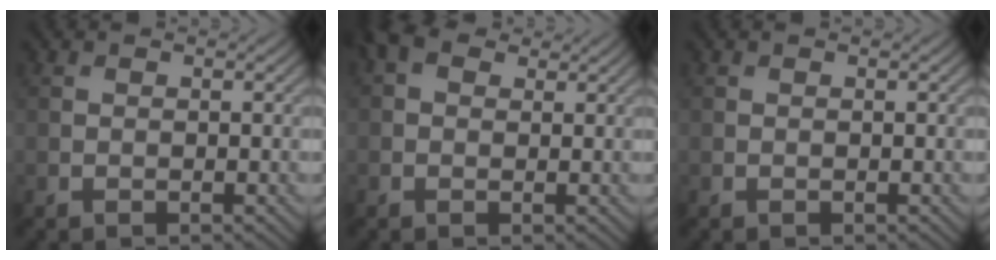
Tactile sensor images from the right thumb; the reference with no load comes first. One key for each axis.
{"total": 3.0, "fx": 1.3, "fy": 2.0, "fz": 1.8, "tx": -0.037, "ty": 0.009, "tz": 0.017}
{"total": 0.0}